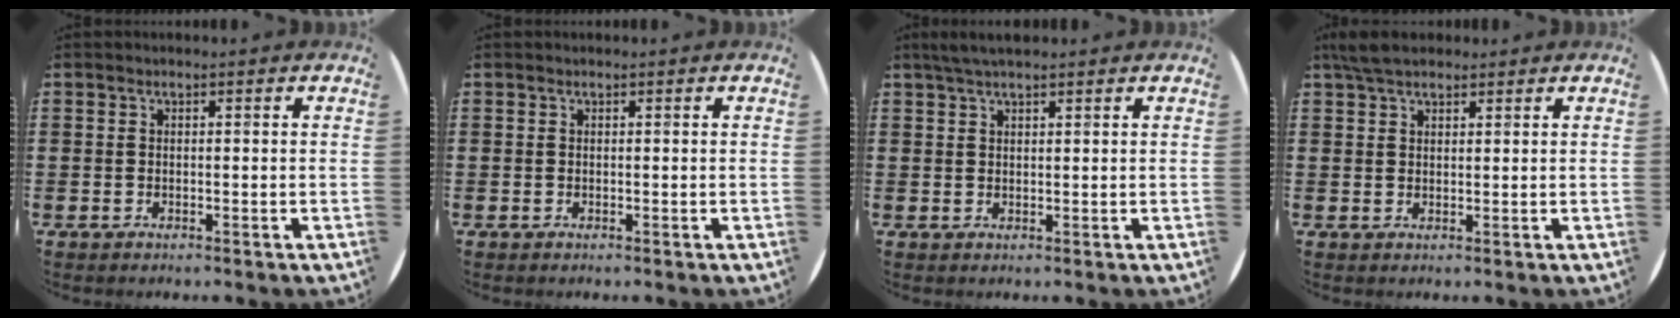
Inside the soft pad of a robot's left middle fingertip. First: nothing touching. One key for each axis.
{"total": 0.0}
{"total": 2.3, "fx": 2.0, "fy": 0.4, "fz": 1.1, "tx": -0.025, "ty": 0.005, "tz": 0.037}
{"total": 4.2, "fx": 3.5, "fy": 1.5, "fz": 1.8, "tx": -0.043, "ty": 0.002, "tz": 0.066}